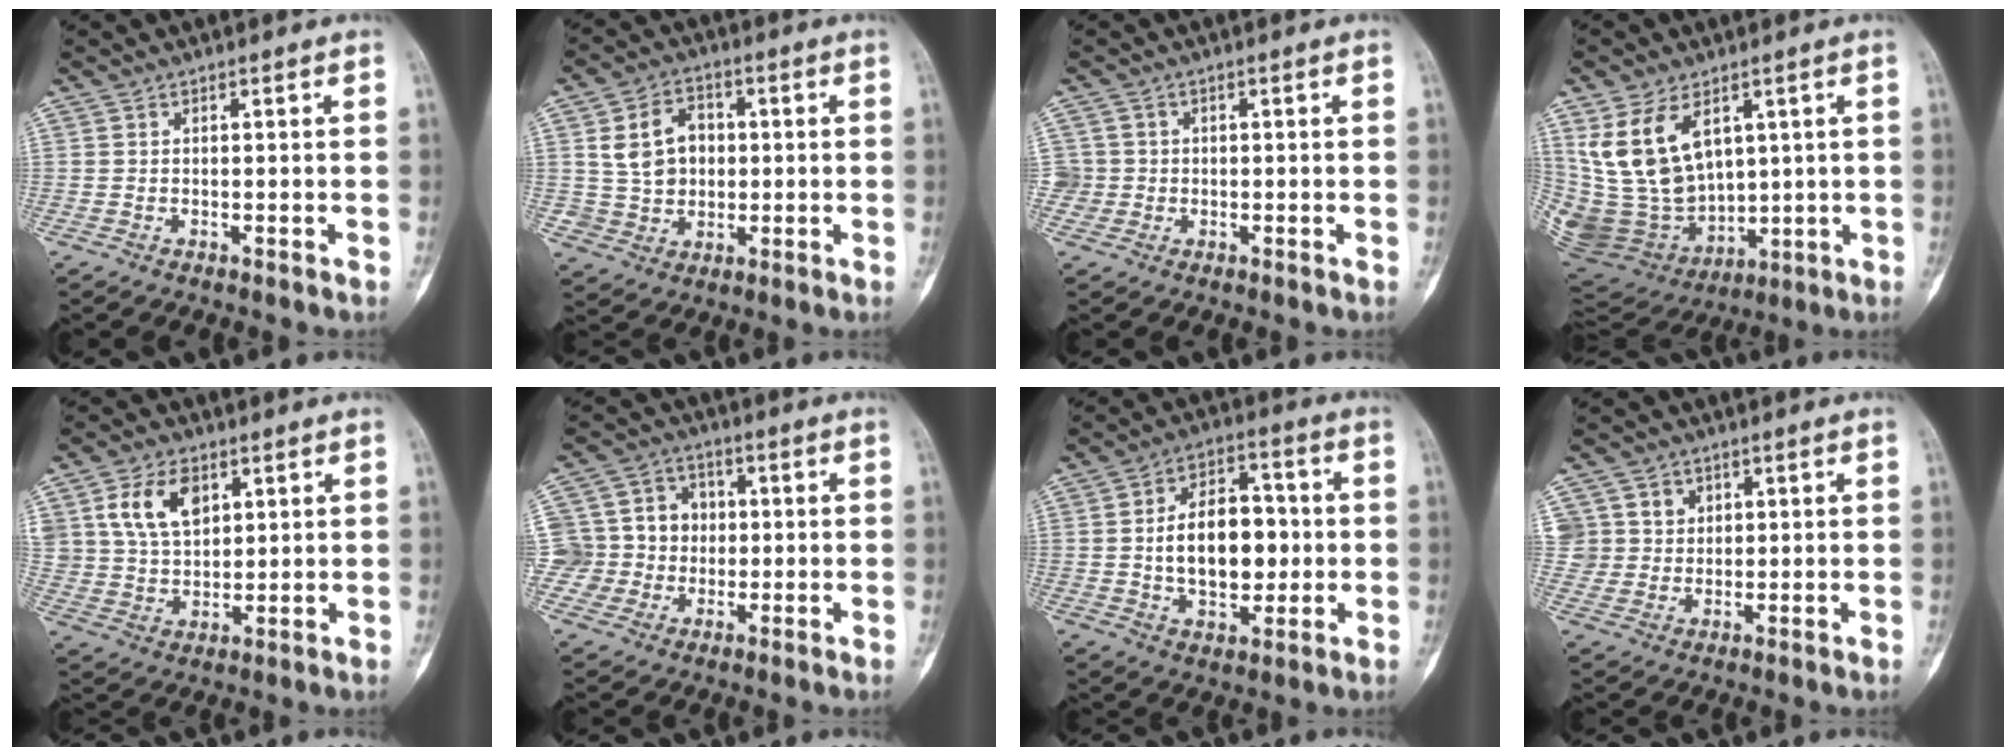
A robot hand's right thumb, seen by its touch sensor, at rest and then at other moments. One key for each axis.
{"total": 9.7, "fx": 1.5, "fy": 8.0, "fz": 5.2, "tx": -0.059, "ty": 0.006, "tz": 0.029}
{"total": 3.0, "fx": -0.3, "fy": 3.0, "fz": -0.1, "tx": 0.024, "ty": 0.010, "tz": -0.008}
{"total": 18.8, "fx": 6.2, "fy": 12.5, "fz": 12.6, "tx": -0.227, "ty": -0.029, "tz": 0.151}
{"total": 10.4, "fx": 4.2, "fy": 6.8, "fz": 6.6, "tx": -0.100, "ty": -0.011, "tz": 0.084}
{"total": 11.2, "fx": -0.4, "fy": 10.9, "fz": 2.8, "tx": -0.012, "ty": 0.030, "tz": -0.006}
{"total": 14.6, "fx": -0.1, "fy": 9.1, "fz": 11.4, "tx": -0.147, "ty": 0.020, "tz": 0.001}
{"total": 6.6, "fx": 2.4, "fy": 6.1, "fz": 0.7, "tx": 0.021, "ty": -0.005, "tz": 0.046}